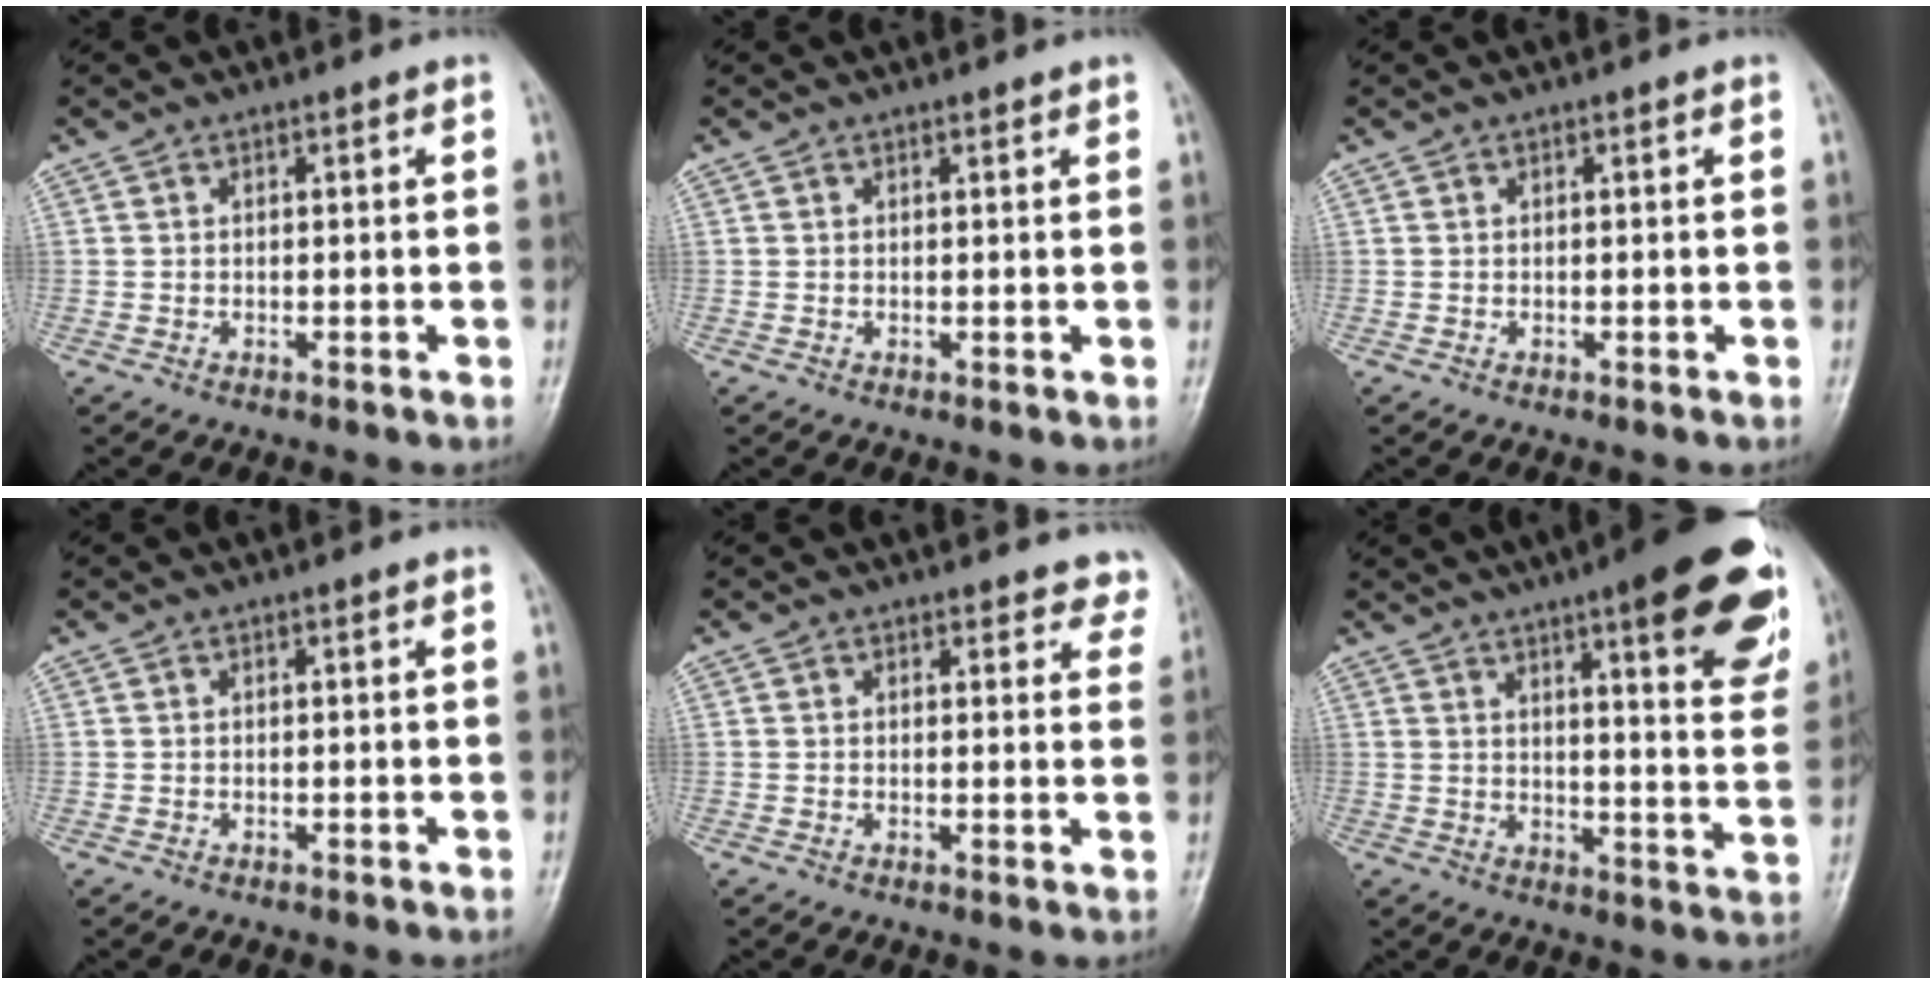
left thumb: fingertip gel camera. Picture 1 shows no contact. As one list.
[{"total": 0.9, "force": [0.8, 0.1, 0.4], "torque": [-0.006, -0.004, 0.011]}, {"total": 0.0}, {"total": 0.0}, {"total": 6.3, "force": [5.8, 2.3, 0.8], "torque": [0.040, -0.024, 0.039]}, {"total": 21.9, "force": [12.4, 4.7, 17.4], "torque": [-0.200, -0.046, 0.152]}]